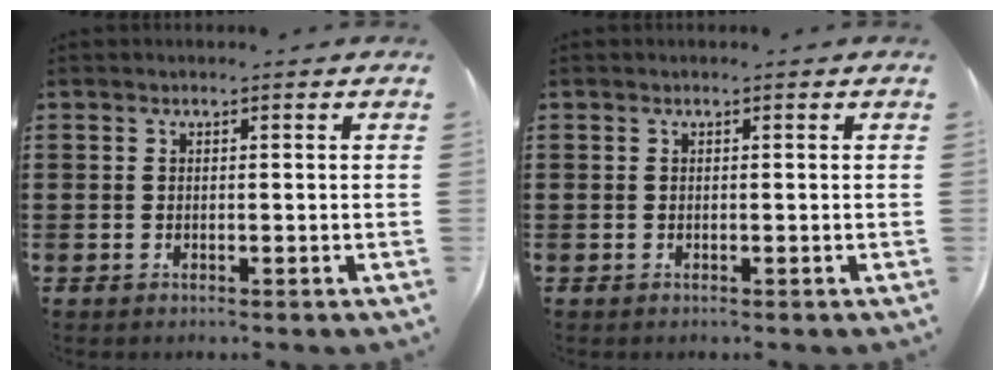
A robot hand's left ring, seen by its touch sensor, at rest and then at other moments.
{"total": 0.0}